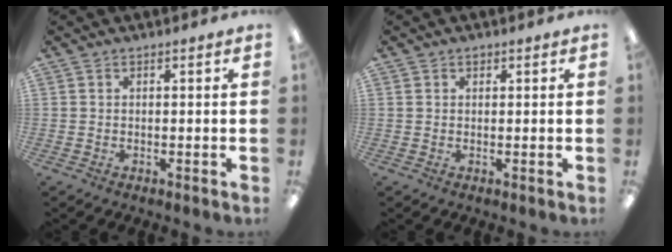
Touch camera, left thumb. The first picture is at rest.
{"total": 0.9, "force": [0.6, 0.7, 0.1], "torque": [0.004, -0.001, 0.009]}